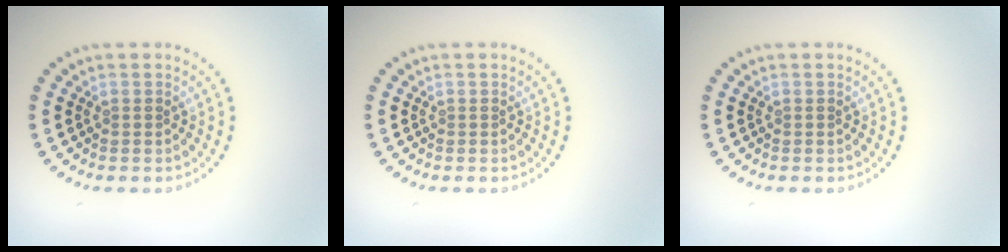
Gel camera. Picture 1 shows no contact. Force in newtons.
{"total": 0.0}
{"total": 0.0}